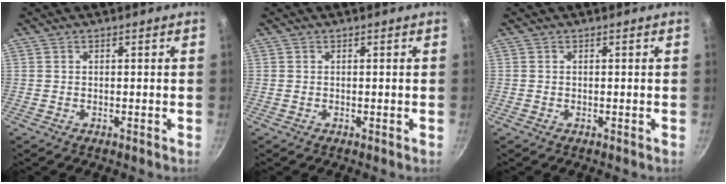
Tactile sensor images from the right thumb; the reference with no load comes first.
{"total": 0.0}
{"total": 0.0}